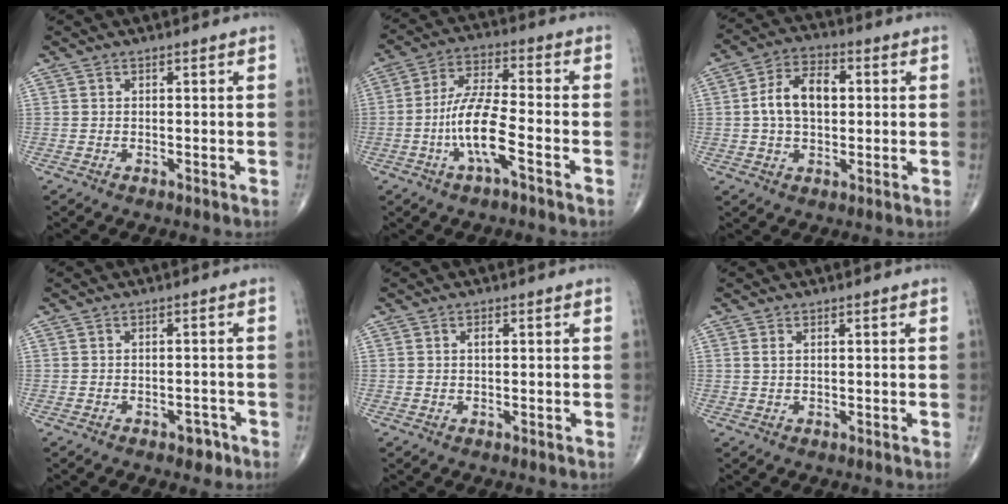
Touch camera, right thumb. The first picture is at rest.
{"total": 10.6, "force": [-3.9, 2.6, 9.5], "torque": [-0.196, 0.032, -0.075]}
{"total": 9.8, "force": [0.8, 6.1, 7.6], "torque": [-0.128, 0.019, 0.010]}
{"total": 2.6, "force": [-1.7, 1.5, 1.3], "torque": [-0.005, 0.011, -0.019]}
{"total": 1.1, "force": [0.3, 0.5, 0.9], "torque": [-0.016, 0.003, 0.004]}
{"total": 1.1, "force": [0.5, 0.5, 0.9], "torque": [-0.022, 0.008, 0.014]}